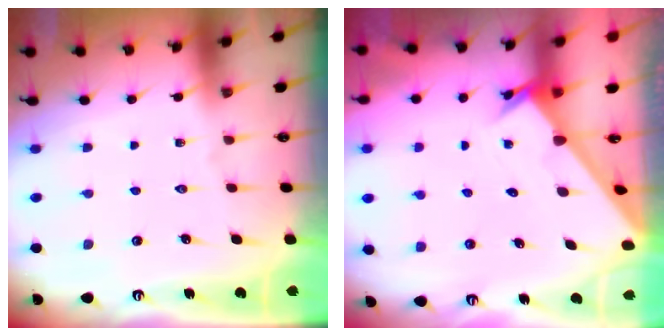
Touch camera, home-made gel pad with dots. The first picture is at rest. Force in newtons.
{"total": 1.5, "press": 1.5, "slide": 0.1}